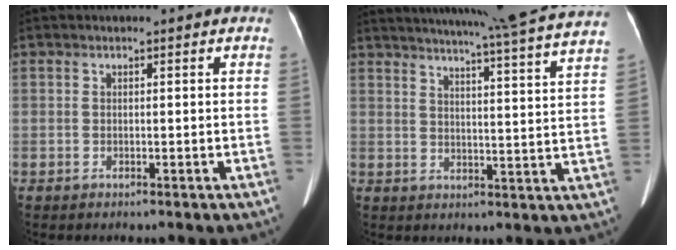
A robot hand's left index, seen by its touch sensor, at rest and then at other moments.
{"total": 25.4, "force": [22.9, -1.3, 11.0], "torque": [-0.174, -0.045, 0.278]}